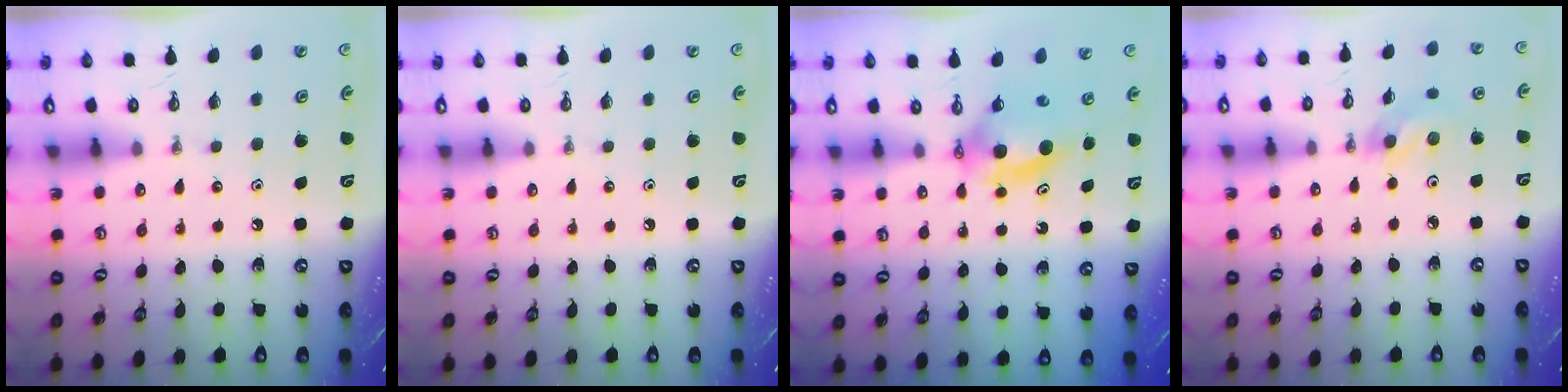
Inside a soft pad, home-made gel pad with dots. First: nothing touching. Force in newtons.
{"total": 0.0}
{"total": 5.7, "press": 5.6, "slide": 1.2}
{"total": 6.5, "press": 6.2, "slide": 2.0}